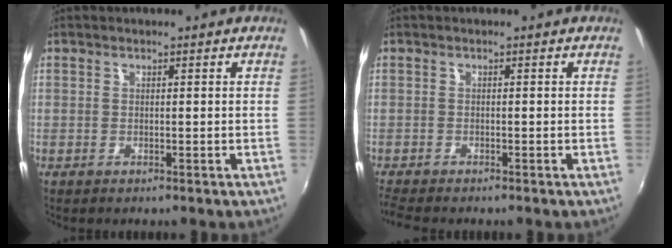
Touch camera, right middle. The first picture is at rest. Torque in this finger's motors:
{"motor_torque": [0.07, -0.17, 0.05, 0.02]}